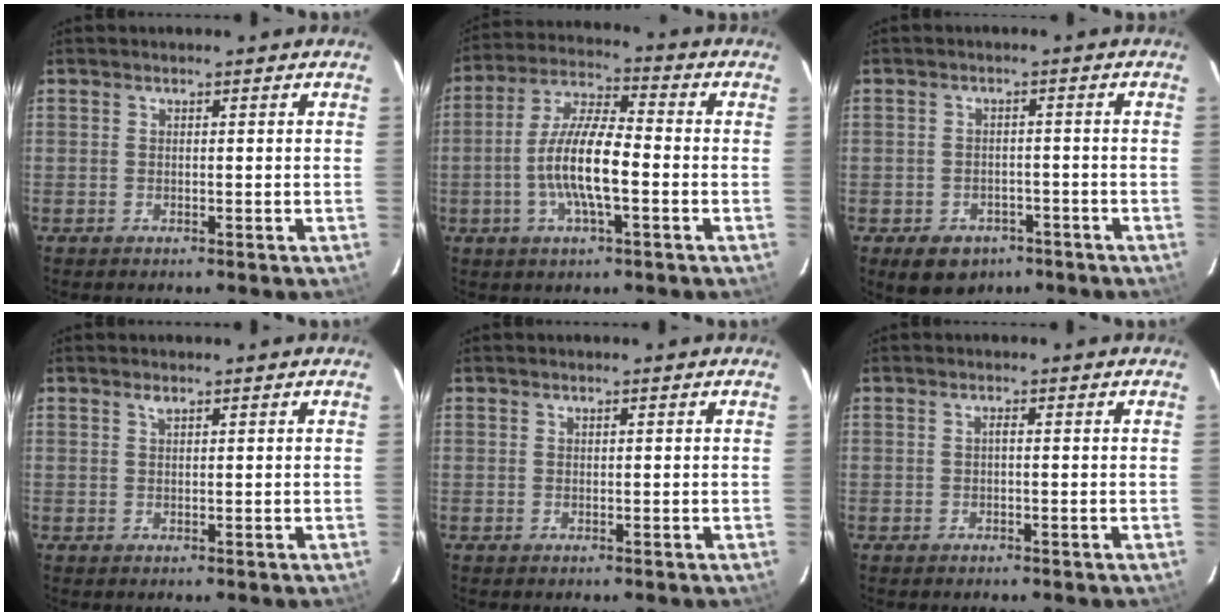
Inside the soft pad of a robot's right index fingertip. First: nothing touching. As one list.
[{"total": 11.5, "force": [-2.6, 2.7, 10.9], "torque": [-0.218, 0.005, -0.054]}, {"total": 7.4, "force": [-4.4, 5.3, 2.5], "torque": [-0.055, 0.011, -0.048]}, {"total": 0.8, "force": [0.6, 0.2, 0.4], "torque": [-0.007, 0.002, 0.011]}, {"total": 0.0}, {"total": 0.6, "force": [-0.1, 0.0, 0.5], "torque": [-0.008, 0.005, -0.004]}]